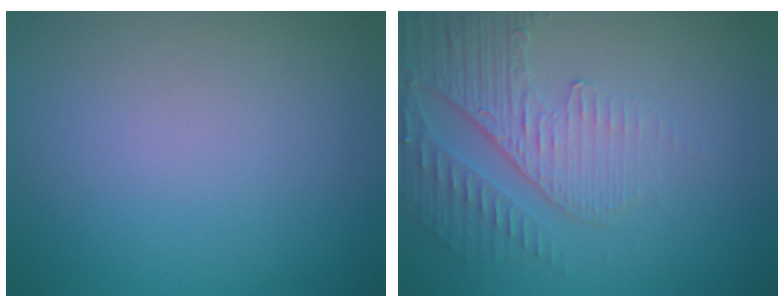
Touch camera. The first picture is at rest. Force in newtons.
{"total": 5.1, "press": 3.3, "slide": 3.9}